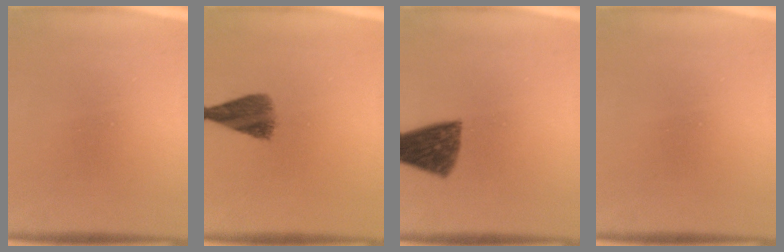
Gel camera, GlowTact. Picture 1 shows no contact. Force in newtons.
{"total": 7.2}
{"total": 8.8}
{"total": 0.0}